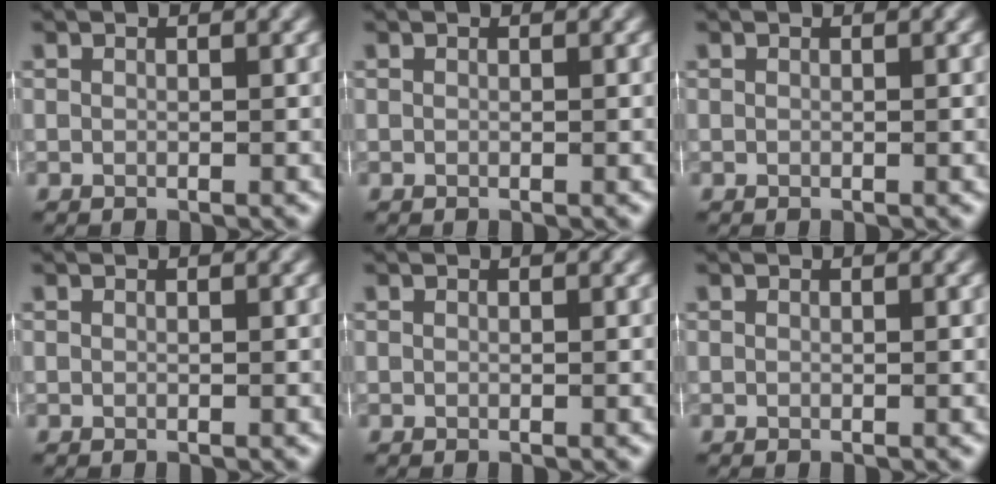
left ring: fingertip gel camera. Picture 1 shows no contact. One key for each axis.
{"total": 0.0}
{"total": 0.0}
{"total": 0.0}
{"total": 0.0}
{"total": 0.0}